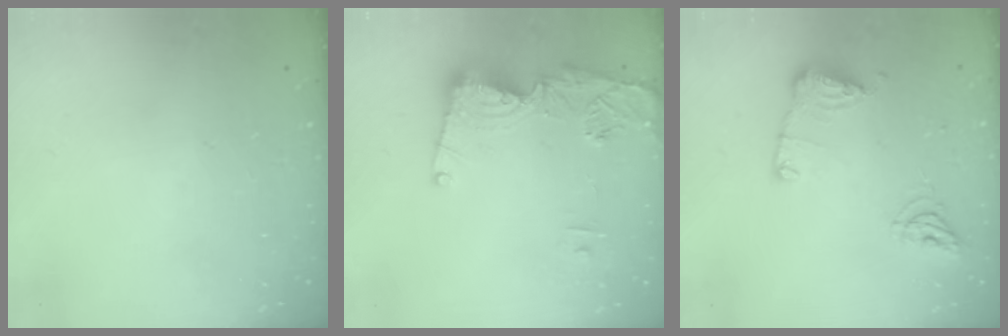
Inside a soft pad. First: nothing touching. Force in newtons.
{"total": 13.6, "press": 13.5, "slide": 1.8}
{"total": 11.3, "press": 11.2, "slide": 0.9}